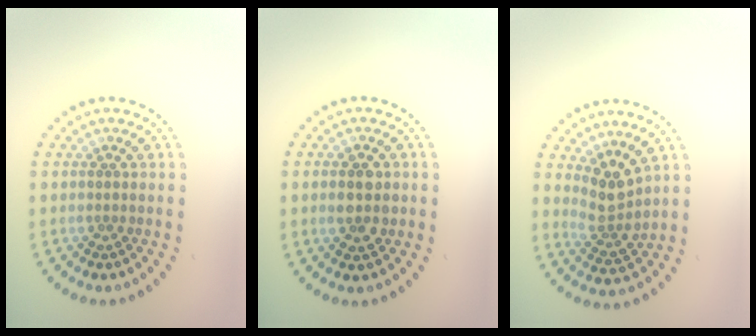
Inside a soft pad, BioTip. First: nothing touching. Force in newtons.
{"total": 2.8, "press": 2.8, "slide": 0.2}
{"total": 3.0, "press": 2.4, "slide": 1.8}